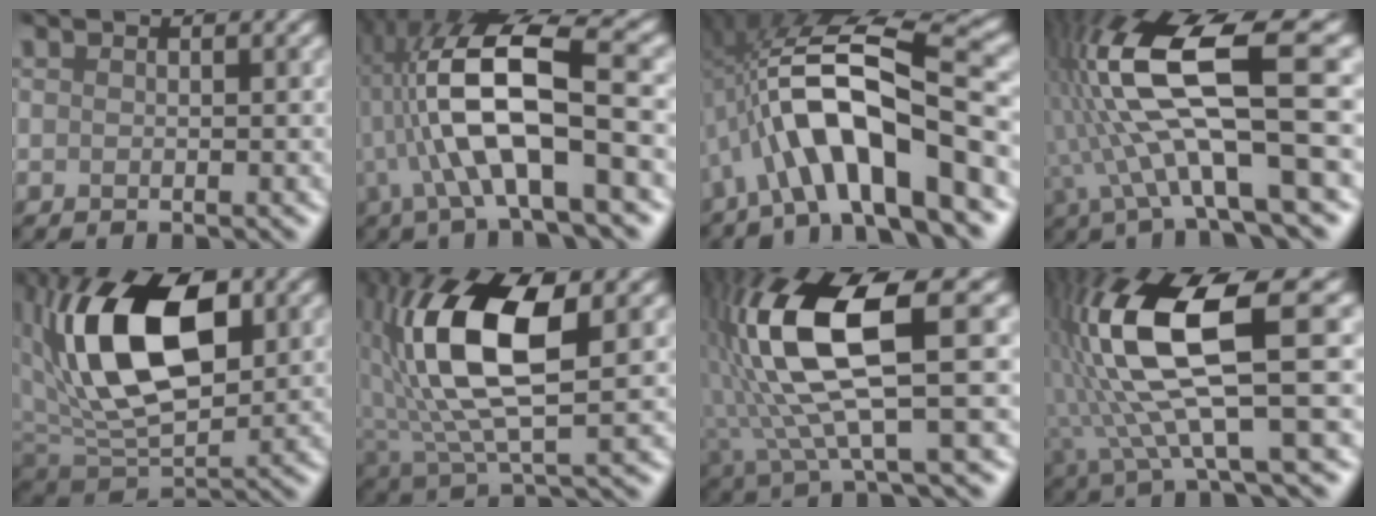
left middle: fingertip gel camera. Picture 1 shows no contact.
{"total": 9.8, "force": [-0.3, 2.5, 9.5], "torque": [-0.182, 0.023, -0.006]}
{"total": 11.0, "force": [-3.1, 2.8, 10.2], "torque": [-0.178, 0.033, -0.054]}
{"total": 12.1, "force": [0.9, 3.0, 11.7], "torque": [-0.233, 0.024, 0.015]}
{"total": 12.1, "force": [3.4, 6.8, 9.5], "torque": [-0.170, 0.018, 0.058]}
{"total": 10.4, "force": [2.3, 3.7, 9.4], "torque": [-0.195, 0.014, 0.044]}
{"total": 10.4, "force": [1.6, 2.5, 10.0], "torque": [-0.219, 0.012, 0.037]}
{"total": 11.1, "force": [1.2, 2.5, 10.7], "torque": [-0.227, 0.017, 0.027]}